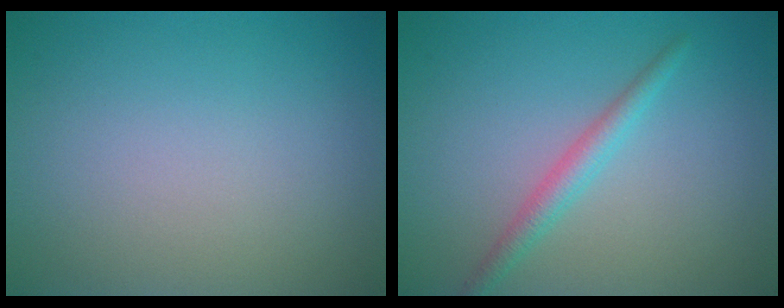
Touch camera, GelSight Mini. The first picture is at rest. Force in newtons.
{"total": 2.1, "press": 2.1, "slide": 0.1}